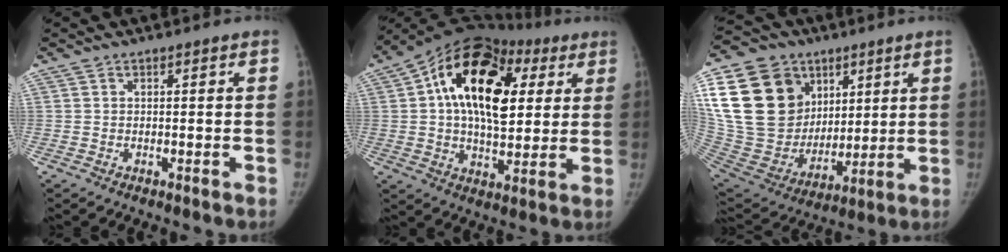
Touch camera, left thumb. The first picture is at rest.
{"total": 22.4, "force": [5.4, 13.4, 17.1], "torque": [-0.252, 0.014, 0.075]}
{"total": 29.2, "force": [10.1, 22.2, 16.0], "torque": [-0.319, 0.017, 0.204]}